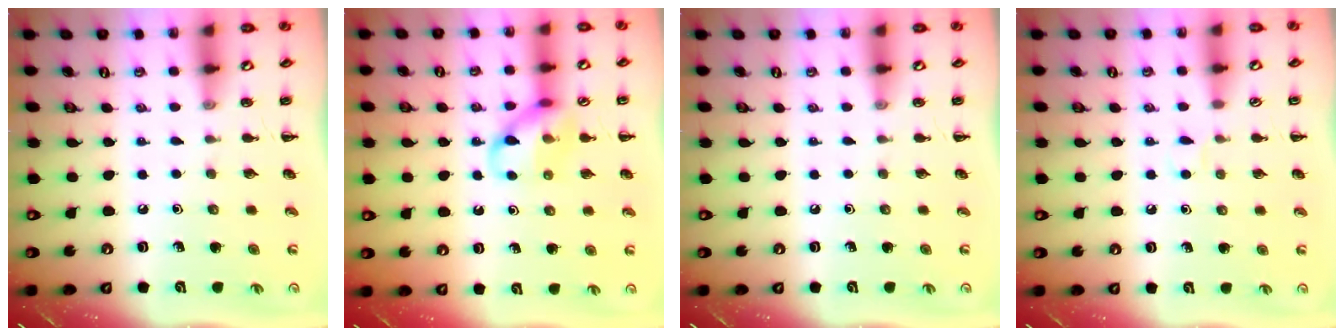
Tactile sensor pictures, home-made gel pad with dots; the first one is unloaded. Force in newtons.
{"total": 12.2, "press": 12.0, "slide": 1.6}
{"total": 0.0}
{"total": 2.8, "press": 2.7, "slide": 1.0}